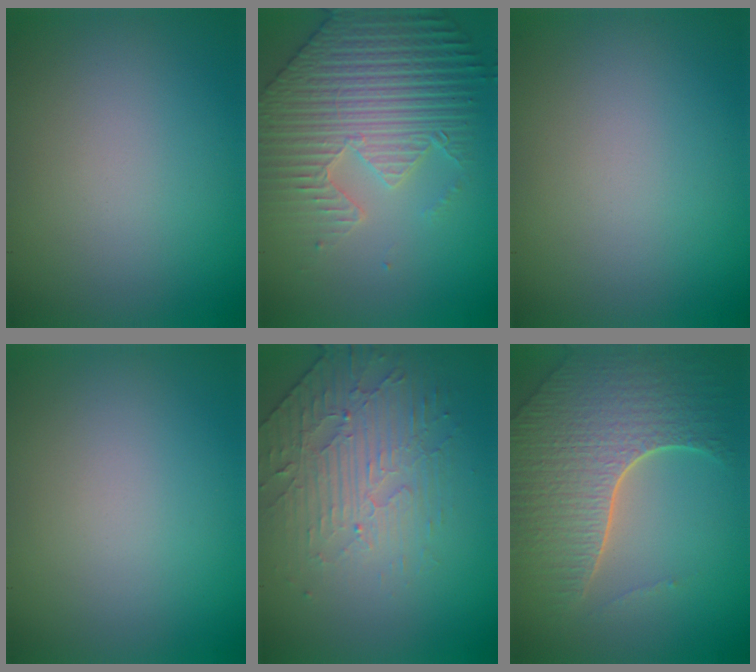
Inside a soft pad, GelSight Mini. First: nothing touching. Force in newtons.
{"total": 7.1, "press": 5.9, "slide": 4.0}
{"total": 0.0}
{"total": 0.0}
{"total": 4.7, "press": 3.3, "slide": 3.3}
{"total": 7.3, "press": 5.3, "slide": 4.9}